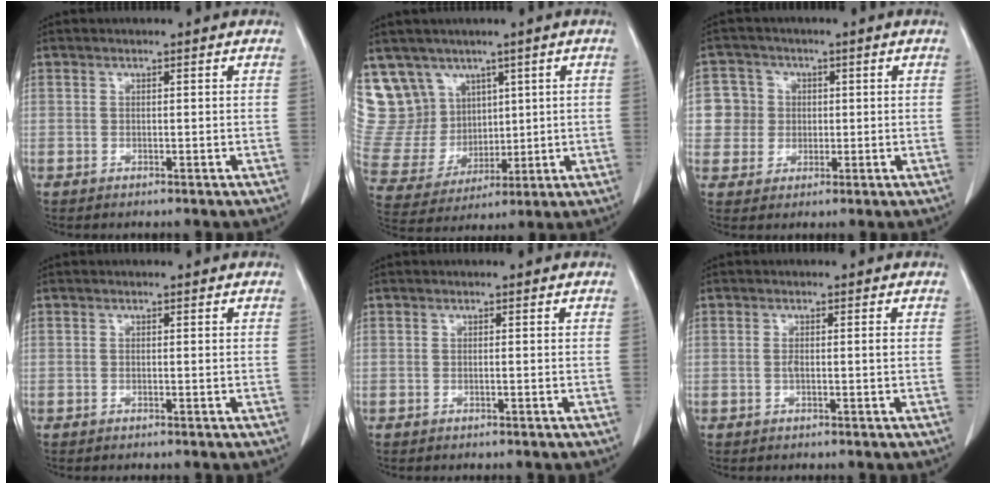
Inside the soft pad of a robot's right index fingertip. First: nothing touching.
{"total": 12.8, "force": [7.8, 10.0, 2.3], "torque": [-0.072, 0.053, 0.181]}
{"total": 5.8, "force": [0.7, 5.7, 0.5], "torque": [-0.004, 0.018, 0.017]}
{"total": 0.0}
{"total": 0.0}
{"total": 1.5, "force": [-0.1, 0.2, 1.5], "torque": [-0.031, 0.000, 0.001]}